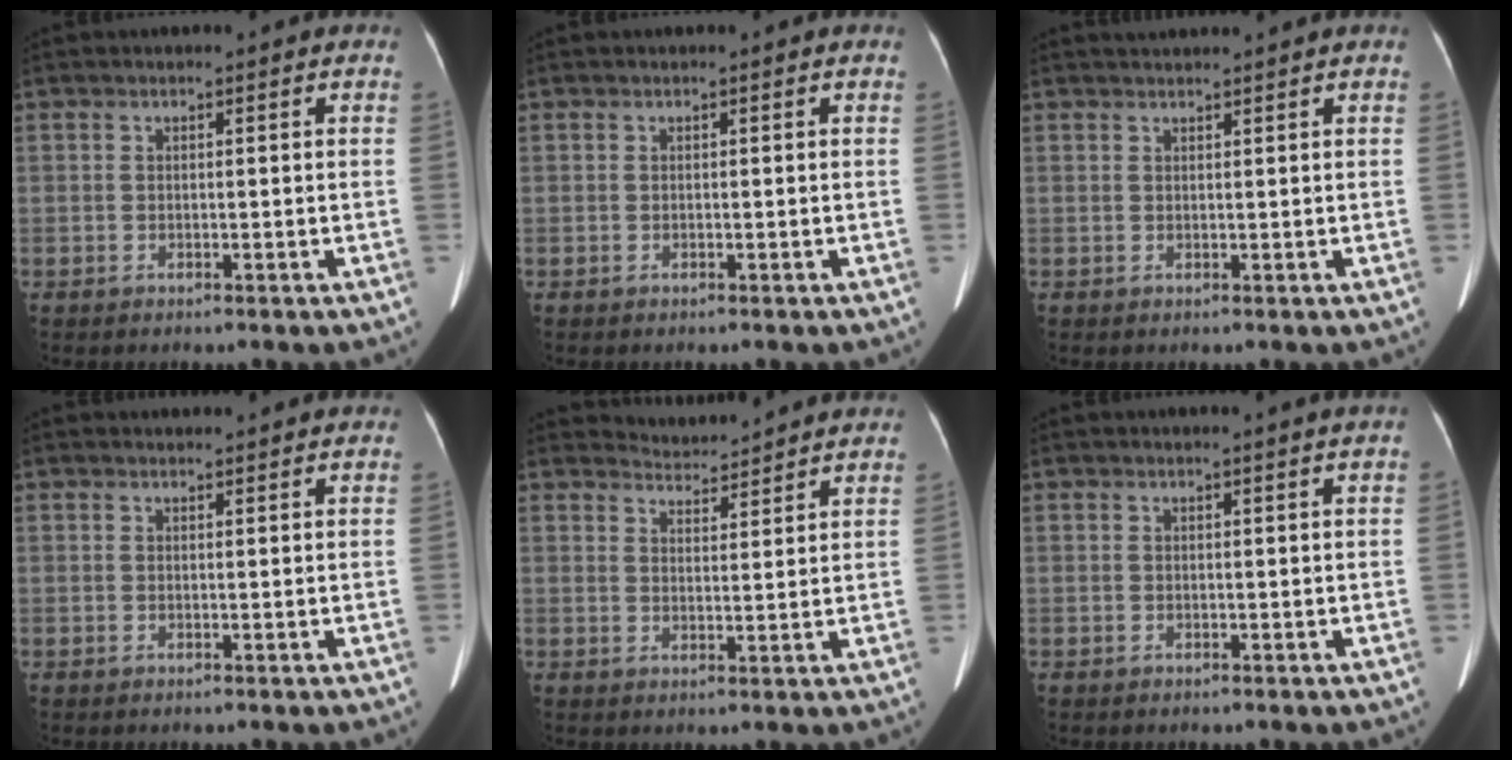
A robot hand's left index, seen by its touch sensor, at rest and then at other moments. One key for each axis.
{"total": 0.0}
{"total": 2.6, "fx": 2.5, "fy": -0.5, "fz": 0.6, "tx": -0.007, "ty": 0.021, "tz": 0.044}
{"total": 3.5, "fx": 3.5, "fy": 0.4, "fz": 0.5, "tx": -0.013, "ty": 0.018, "tz": 0.040}
{"total": 5.3, "fx": 5.3, "fy": 0.0, "fz": -0.5, "tx": -0.007, "ty": 0.009, "tz": 0.077}
{"total": 1.6, "fx": 1.5, "fy": -0.4, "fz": 0.5, "tx": -0.012, "ty": -0.001, "tz": 0.020}